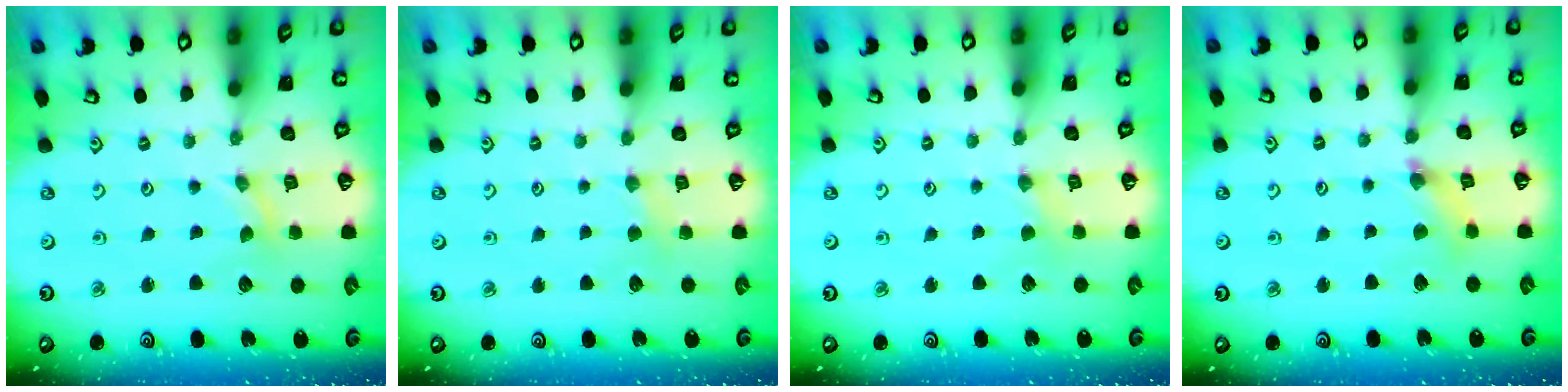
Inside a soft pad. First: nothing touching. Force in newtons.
{"total": 2.4, "press": 2.4, "slide": 0.4}
{"total": 1.6, "press": 1.5, "slide": 0.4}
{"total": 3.7, "press": 3.7, "slide": 0.4}